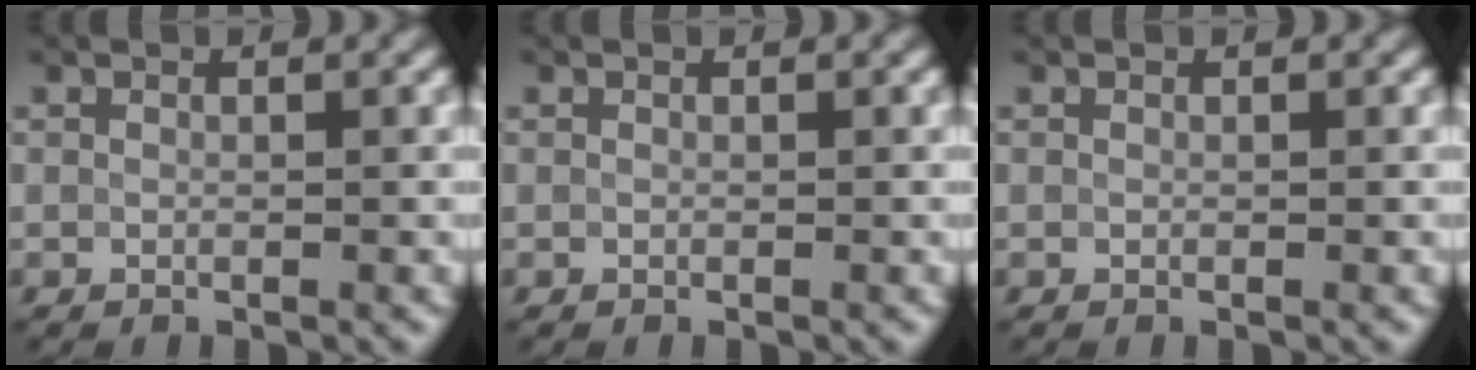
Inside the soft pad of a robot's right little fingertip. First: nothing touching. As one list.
[{"total": 0.0}, {"total": 0.0}]